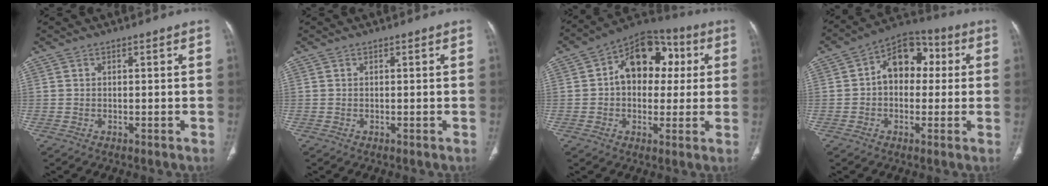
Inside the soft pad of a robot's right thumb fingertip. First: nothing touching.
{"total": 0.0}
{"total": 15.0, "force": [2.5, 10.7, 10.2], "torque": [-0.099, 0.027, 0.025]}
{"total": 11.5, "force": [1.3, 8.2, 7.9], "torque": [-0.078, 0.032, 0.006]}